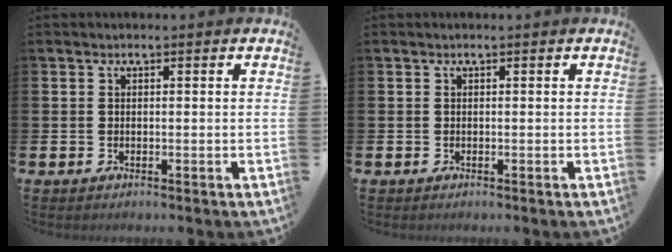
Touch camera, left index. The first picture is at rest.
{"total": 0.0}